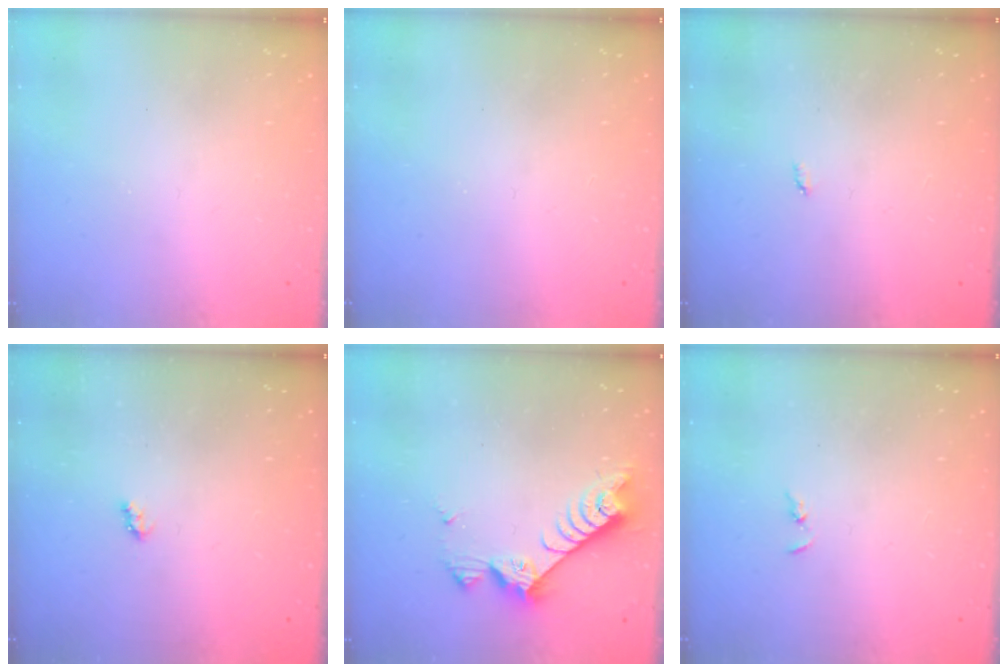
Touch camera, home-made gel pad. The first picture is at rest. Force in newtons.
{"total": 0.0}
{"total": 2.1, "press": 2.1, "slide": 0.4}
{"total": 2.6, "press": 2.6, "slide": 0.4}
{"total": 7.7, "press": 7.6, "slide": 1.2}
{"total": 1.3, "press": 1.2, "slide": 0.3}